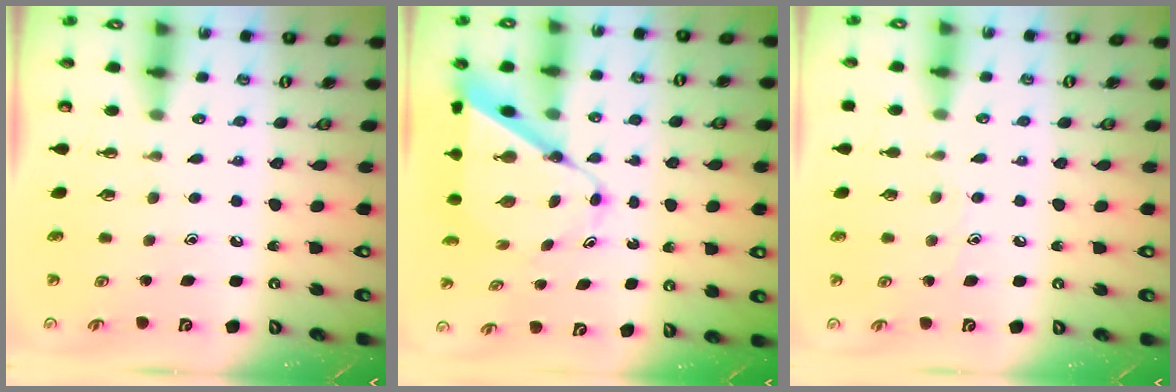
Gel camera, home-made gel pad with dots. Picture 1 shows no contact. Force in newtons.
{"total": 10.0, "press": 10.0, "slide": 1.0}
{"total": 4.8, "press": 4.8, "slide": 0.4}